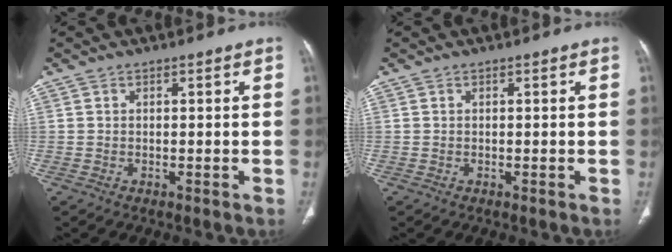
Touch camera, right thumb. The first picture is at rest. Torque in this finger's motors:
{"motor_torque": [0.00, 0.00, 0.00, 0.00, 0.00]}